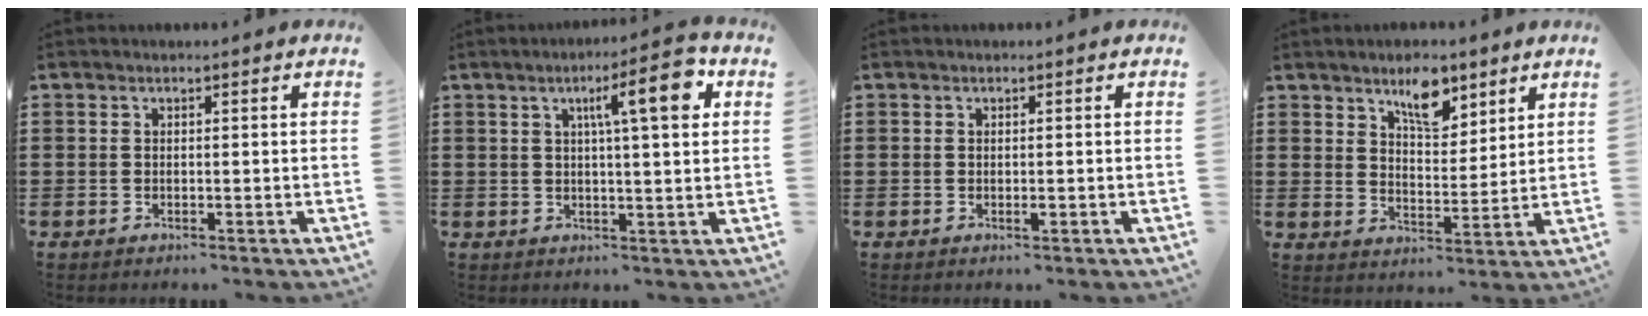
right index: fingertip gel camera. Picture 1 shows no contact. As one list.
[{"total": 8.2, "force": [3.0, 1.5, 7.5], "torque": [-0.121, -0.002, 0.039]}, {"total": 1.0, "force": [-0.2, 0.2, 0.9], "torque": [-0.017, -0.004, -0.002]}, {"total": 7.4, "force": [5.2, 3.1, 4.2], "torque": [-0.066, -0.010, 0.088]}]